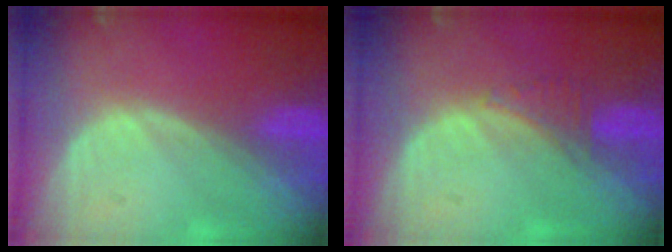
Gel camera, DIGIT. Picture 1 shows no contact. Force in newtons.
{"total": 1.9, "press": 1.8, "slide": 0.7}